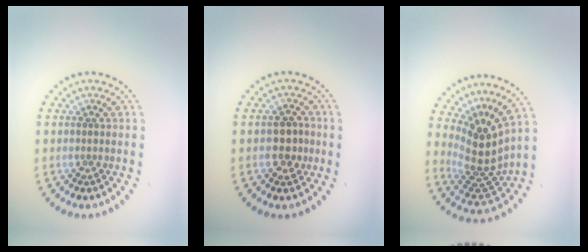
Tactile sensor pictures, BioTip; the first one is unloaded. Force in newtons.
{"total": 2.4, "press": 2.4, "slide": 0.3}
{"total": 4.3, "press": 2.9, "slide": 3.2}